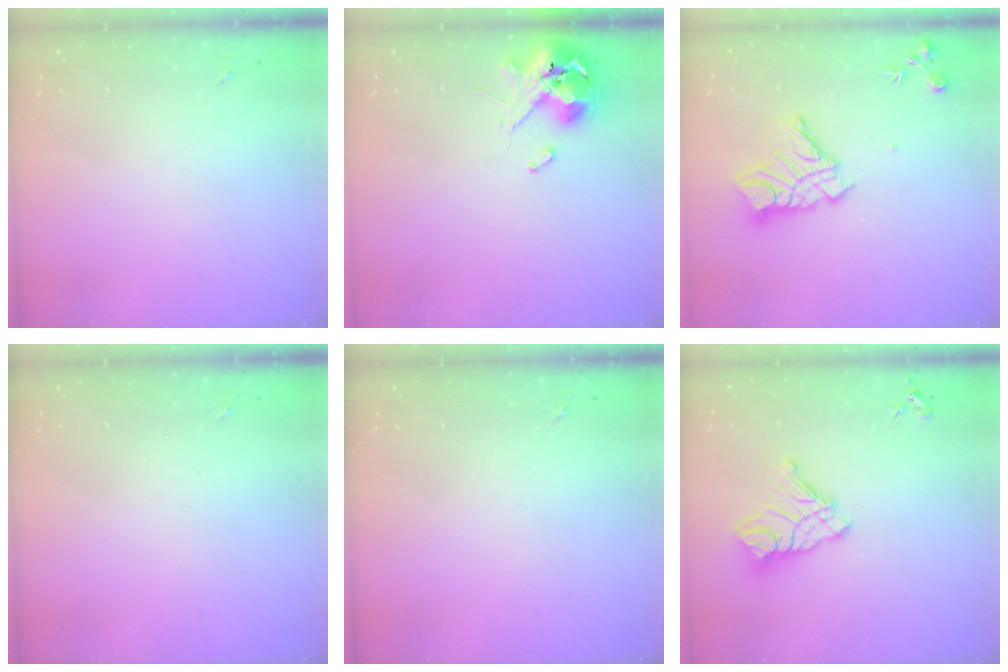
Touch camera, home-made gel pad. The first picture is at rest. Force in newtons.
{"total": 10.7, "press": 10.6, "slide": 1.6}
{"total": 14.2, "press": 14.2, "slide": 1.3}
{"total": 0.0}
{"total": 0.0}
{"total": 14.1, "press": 14.1, "slide": 1.5}